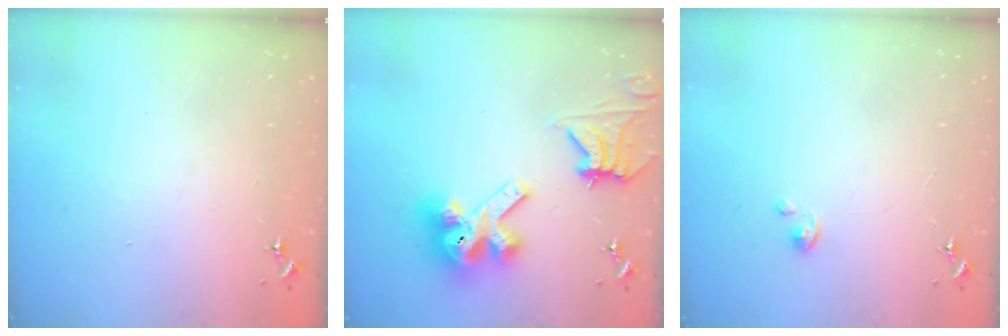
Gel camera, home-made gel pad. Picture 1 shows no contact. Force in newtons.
{"total": 17.2, "press": 17.1, "slide": 2.1}
{"total": 1.1, "press": 1.1, "slide": 0.3}